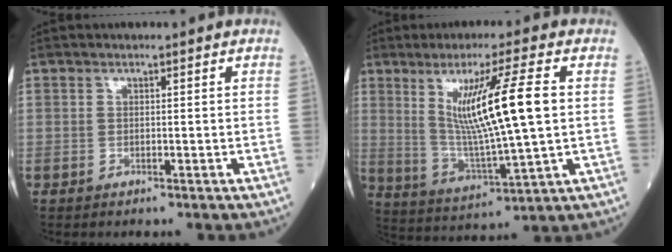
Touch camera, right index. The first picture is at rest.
{"total": 13.8, "force": [2.8, -0.1, 13.5], "torque": [-0.249, -0.012, 0.055]}